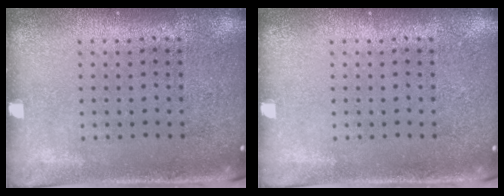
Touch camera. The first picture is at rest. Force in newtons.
{"total": 0.0}